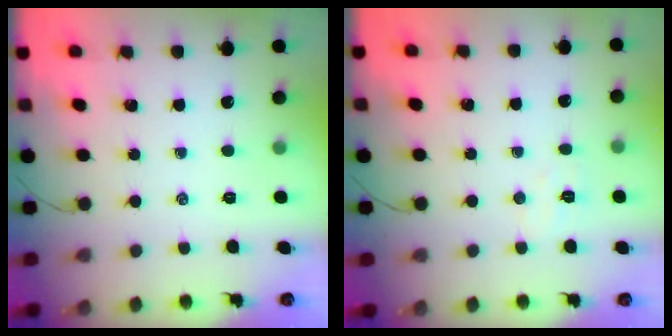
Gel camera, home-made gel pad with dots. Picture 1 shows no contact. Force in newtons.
{"total": 3.4, "press": 3.3, "slide": 0.8}